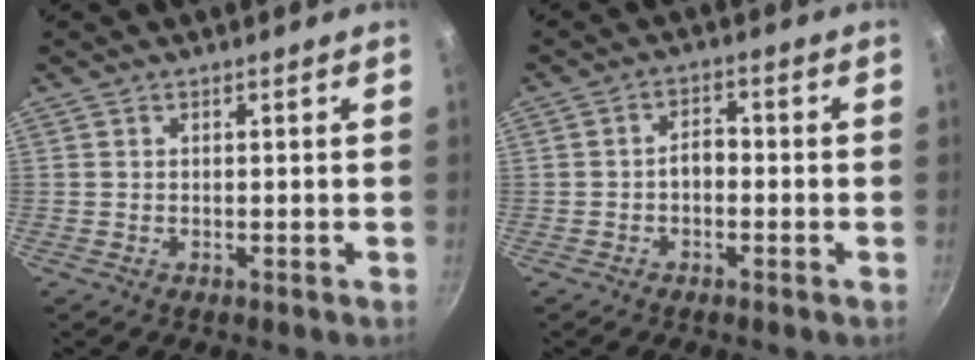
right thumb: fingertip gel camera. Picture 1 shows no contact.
{"total": 3.1, "force": [-0.9, 2.0, 2.2], "torque": [-0.022, 0.018, -0.020]}